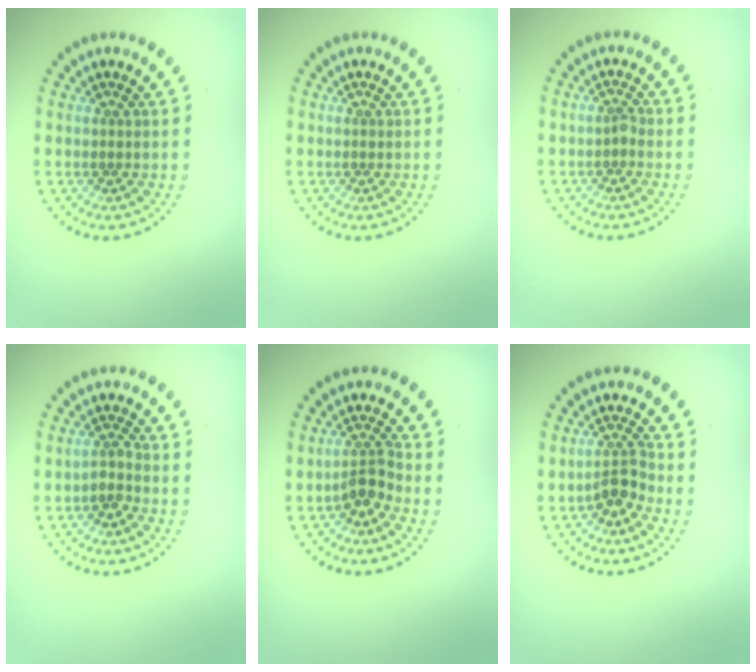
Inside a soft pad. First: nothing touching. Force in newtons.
{"total": 0.0}
{"total": 0.8, "press": 0.6, "slide": 0.5}
{"total": 1.6, "press": 1.2, "slide": 1.0}
{"total": 2.4, "press": 1.8, "slide": 1.5}
{"total": 2.4, "press": 1.8, "slide": 1.5}